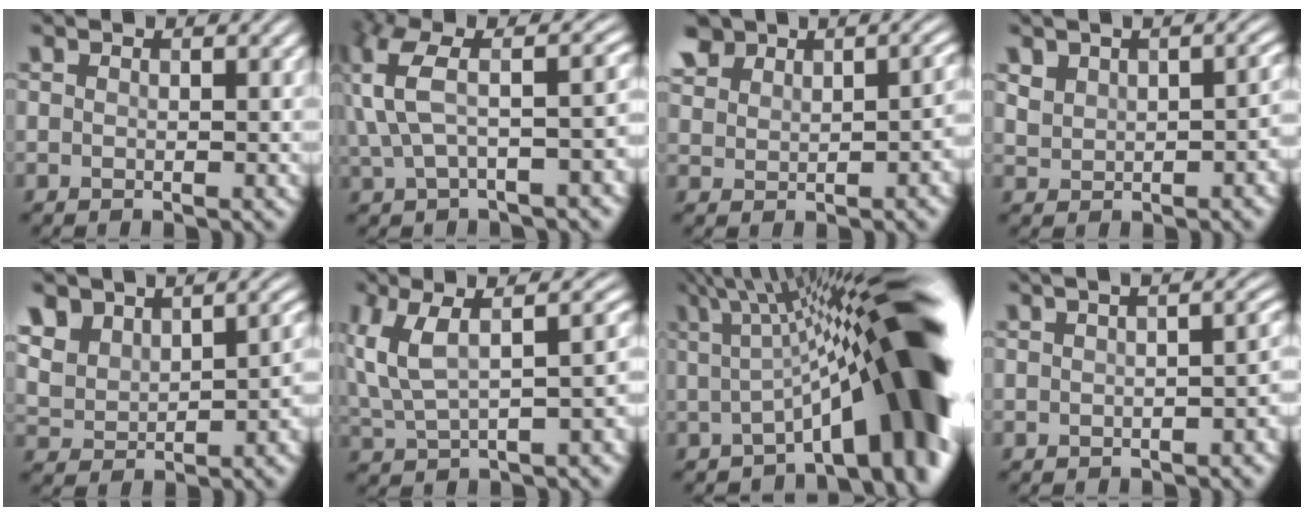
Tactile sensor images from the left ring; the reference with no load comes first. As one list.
[{"total": 8.8, "force": [0.8, 4.4, 7.5], "torque": [-0.156, 0.013, 0.009]}, {"total": 4.5, "force": [2.1, 3.2, 2.4], "torque": [-0.038, 0.003, 0.041]}, {"total": 5.1, "force": [1.3, 3.4, 3.5], "torque": [-0.046, 0.000, 0.029]}, {"total": 6.9, "force": [2.7, 4.7, 4.2], "torque": [-0.072, 0.001, 0.053]}, {"total": 9.9, "force": [1.6, 4.9, 8.4], "torque": [-0.173, 0.003, 0.039]}, {"total": 14.2, "force": [-0.4, 3.0, 13.9], "torque": [-0.168, 0.029, -0.006]}, {"total": 4.7, "force": [-0.3, 2.1, 4.2], "torque": [-0.031, 0.008, 0.002]}]